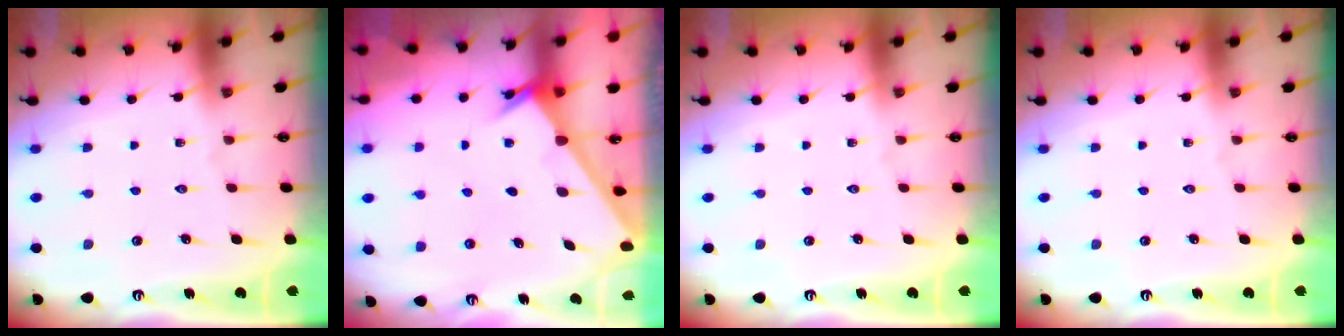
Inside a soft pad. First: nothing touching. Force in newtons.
{"total": 2.3, "press": 2.3, "slide": 0.2}
{"total": 0.0}
{"total": 0.0}